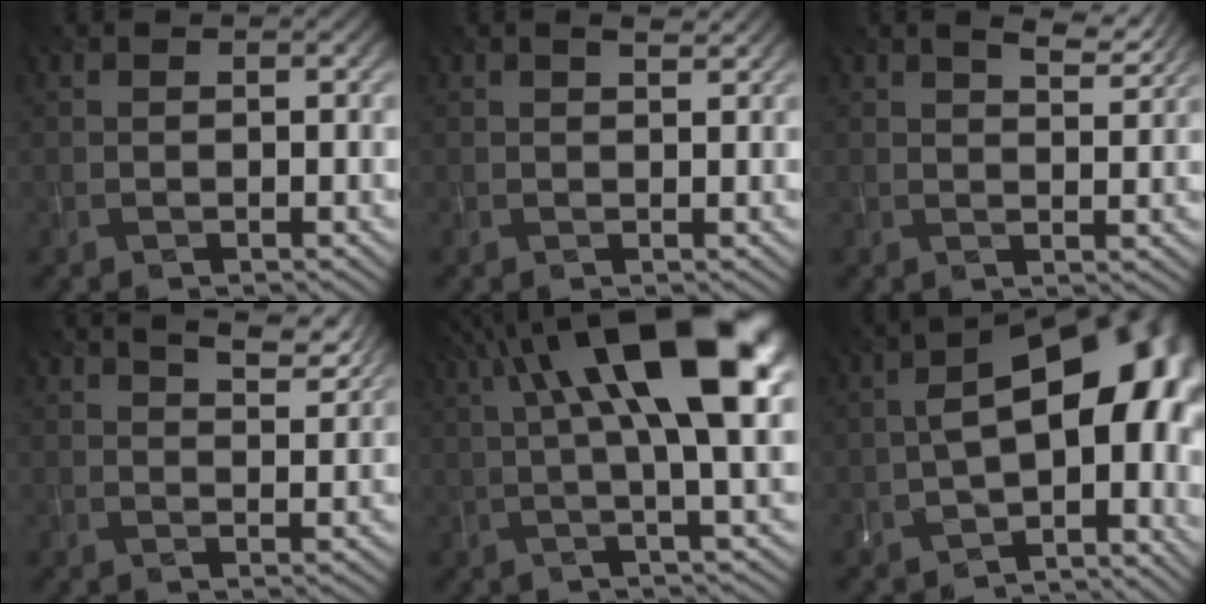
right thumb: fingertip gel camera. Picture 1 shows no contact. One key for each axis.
{"total": 1.2, "fx": 0.8, "fy": 0.3, "fz": 0.9, "tx": -0.017, "ty": -0.001, "tz": 0.015}
{"total": 4.6, "fx": 3.1, "fy": 1.3, "fz": 3.1, "tx": -0.053, "ty": -0.002, "tz": 0.053}
{"total": 6.4, "fx": 4.7, "fy": 1.9, "fz": 4.0, "tx": -0.061, "ty": 0.002, "tz": 0.069}
{"total": 16.6, "fx": 5.1, "fy": 4.7, "fz": 15.1, "tx": -0.260, "ty": 0.027, "tz": 0.085}
{"total": 15.2, "fx": -1.6, "fy": 8.5, "fz": 12.5, "tx": -0.184, "ty": -0.009, "tz": -0.016}